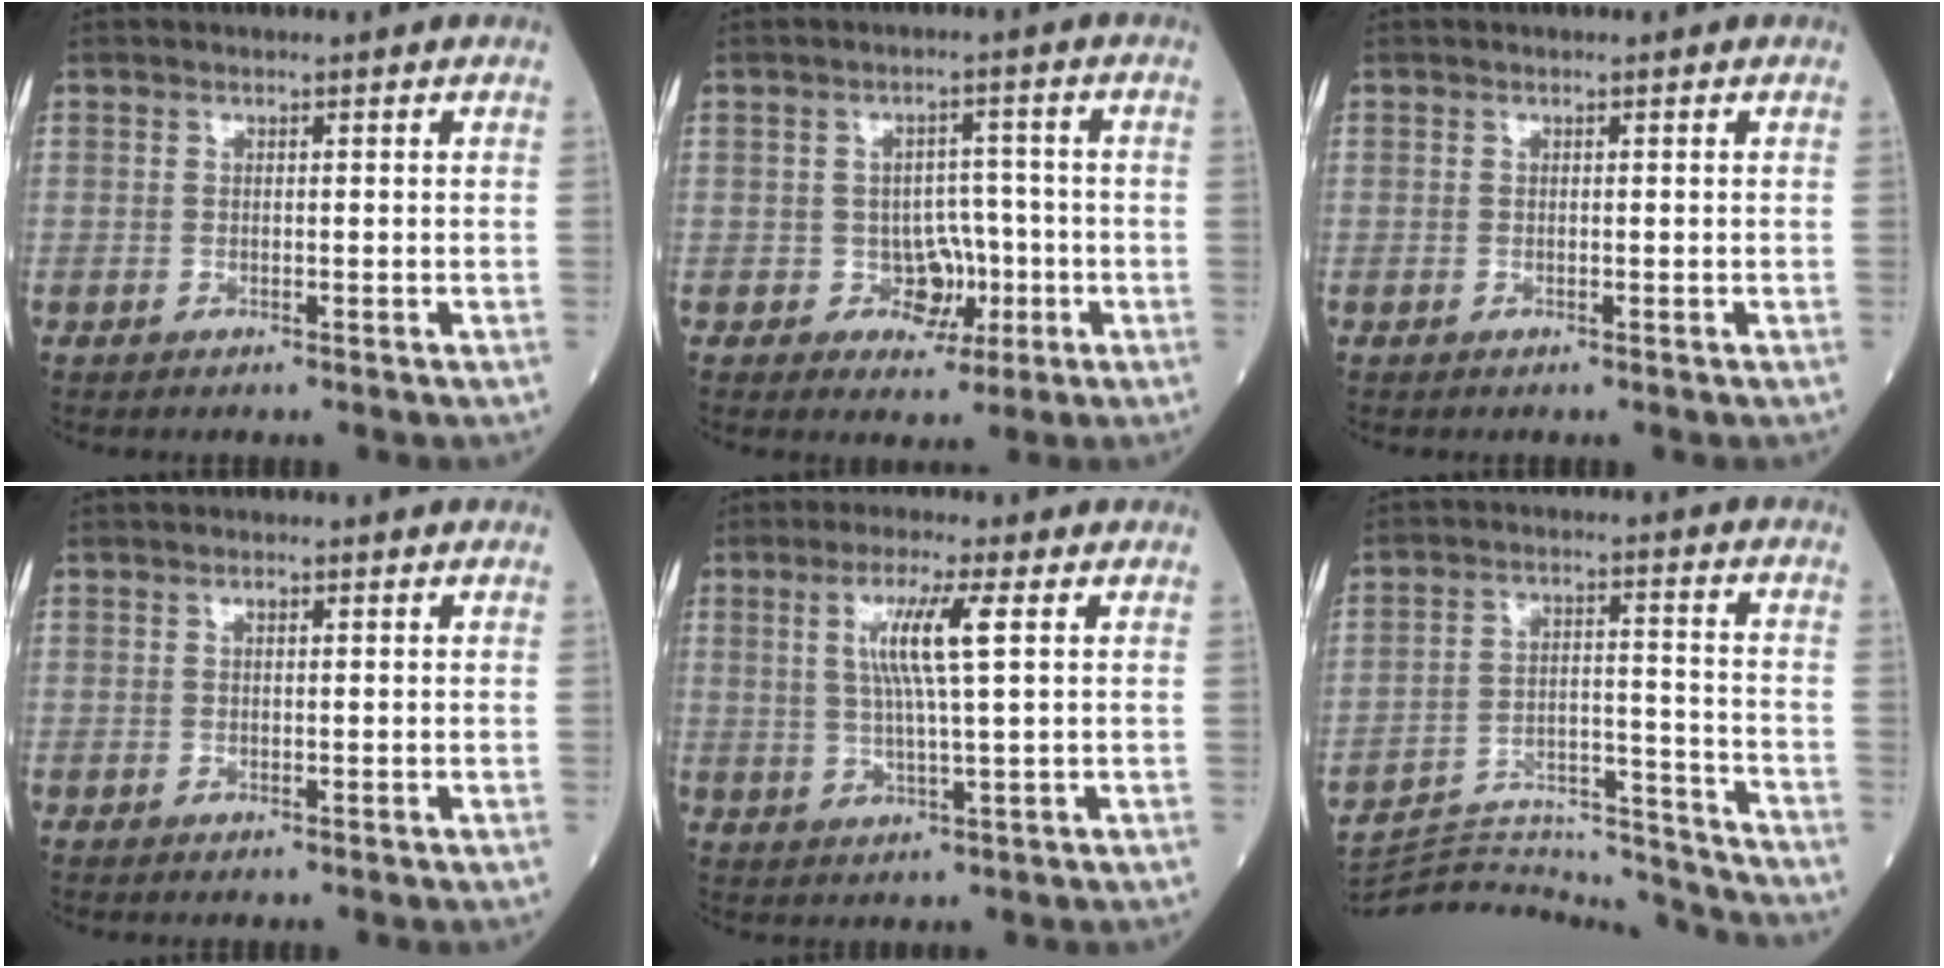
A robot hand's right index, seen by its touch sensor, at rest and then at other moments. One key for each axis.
{"total": 4.6, "fx": -1.3, "fy": 3.8, "fz": 2.2, "tx": -0.019, "ty": 0.012, "tz": -0.015}
{"total": 0.0}
{"total": 0.7, "fx": 0.3, "fy": 0.2, "fz": 0.5, "tx": -0.011, "ty": 0.001, "tz": 0.004}
{"total": 7.5, "fx": 2.1, "fy": -0.2, "fz": 7.1, "tx": -0.143, "ty": 0.001, "tz": 0.043}
{"total": 20.1, "fx": -19.9, "fy": 0.2, "fz": 2.7, "tx": -0.060, "ty": 0.019, "tz": -0.293}